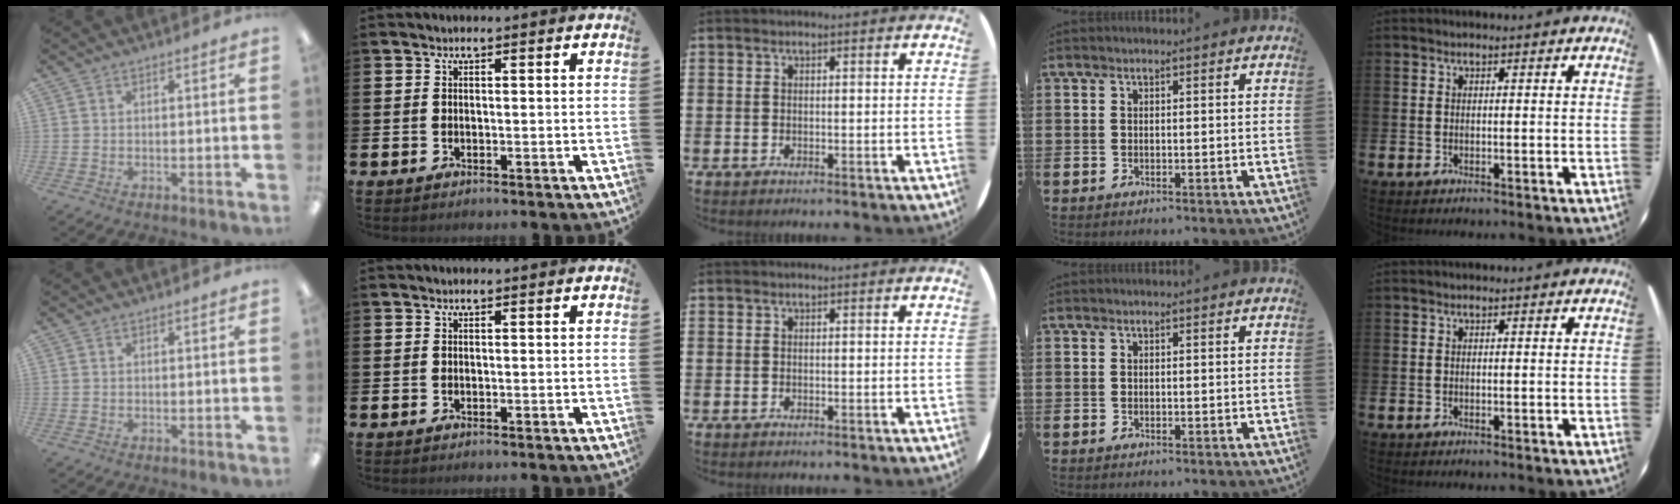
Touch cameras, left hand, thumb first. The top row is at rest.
{}